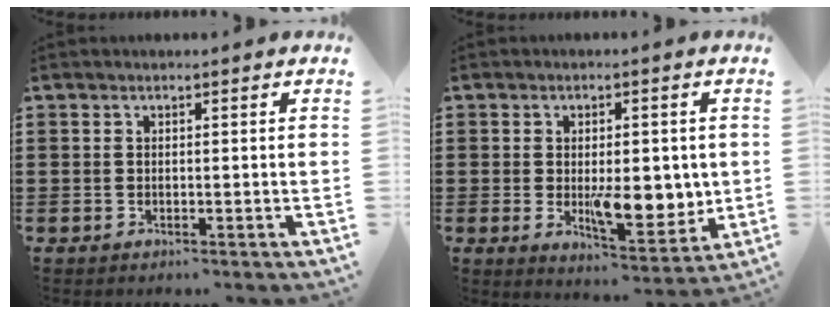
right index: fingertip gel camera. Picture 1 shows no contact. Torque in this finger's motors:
{"motor_torque": [2.14, 0.00, 0.46, 0.16]}